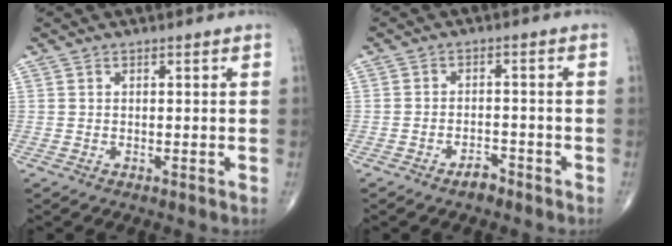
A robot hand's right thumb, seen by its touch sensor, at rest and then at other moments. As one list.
[{"total": 2.9, "force": [-2.2, 1.3, 1.3], "torque": [-0.021, 0.013, -0.038]}]